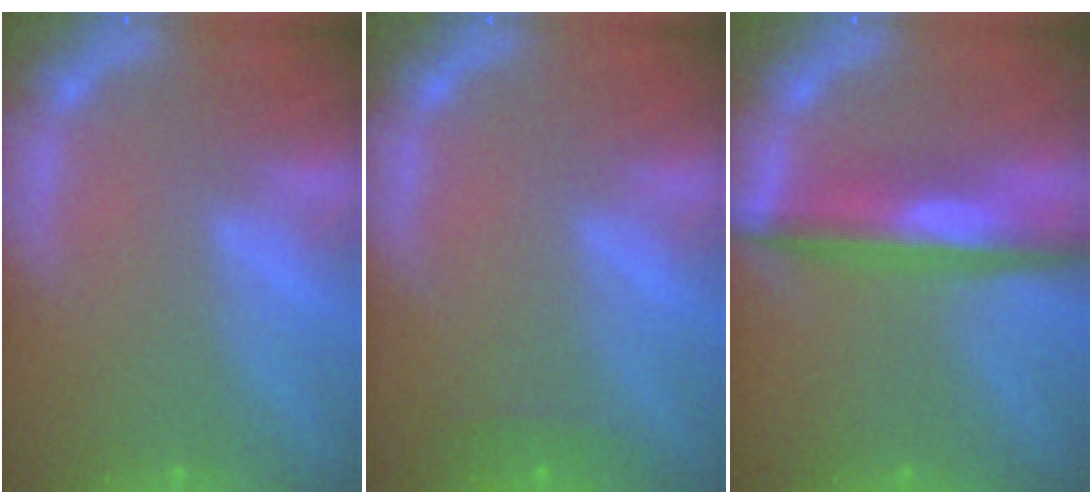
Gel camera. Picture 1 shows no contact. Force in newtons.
{"total": 0.9}
{"total": 6.0}